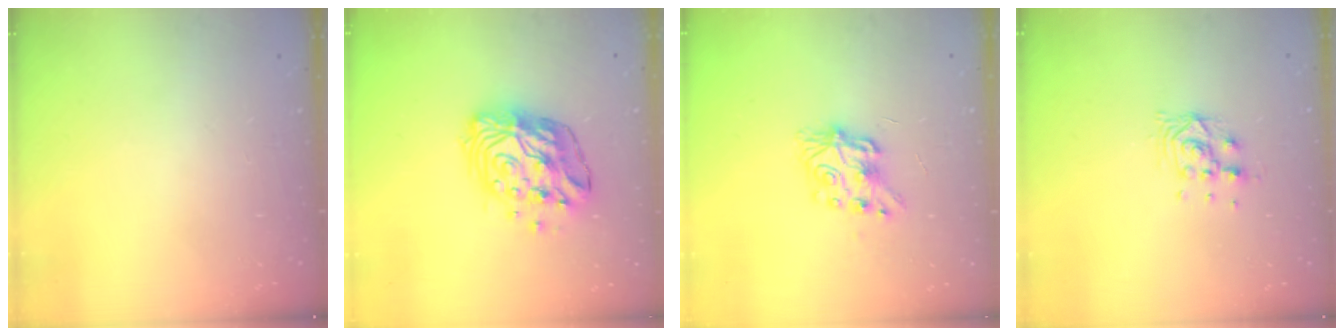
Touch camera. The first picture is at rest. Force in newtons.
{"total": 14.9, "press": 14.8, "slide": 1.4}
{"total": 8.4, "press": 8.3, "slide": 0.3}
{"total": 7.2, "press": 7.2, "slide": 0.6}